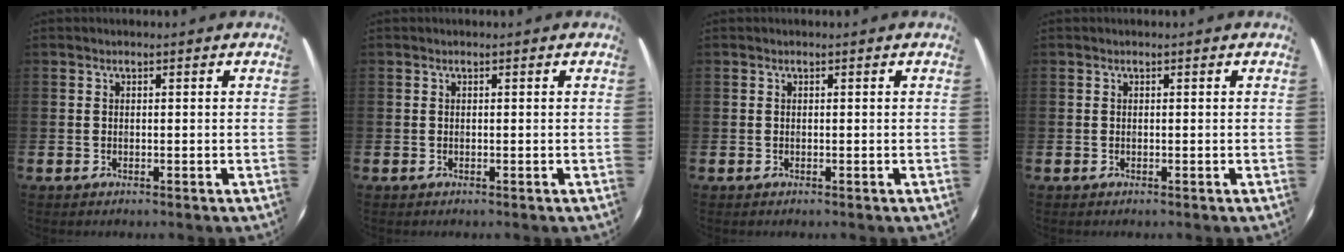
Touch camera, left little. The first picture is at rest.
{"total": 0.0}
{"total": 0.0}
{"total": 0.0}